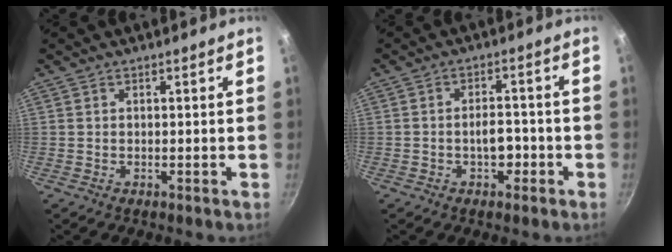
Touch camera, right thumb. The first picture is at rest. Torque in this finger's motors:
{"motor_torque": [3.35, 1.61, 1.40, -1.38, 0.51]}